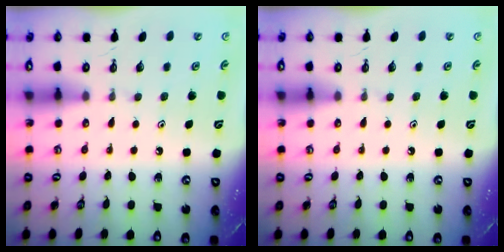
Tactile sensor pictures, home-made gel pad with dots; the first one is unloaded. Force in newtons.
{"total": 0.0}